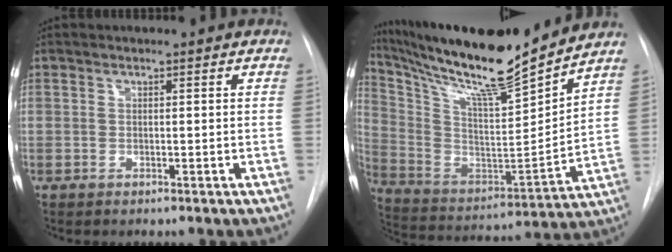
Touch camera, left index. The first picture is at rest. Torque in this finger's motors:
{"motor_torque": [0.32, -0.49, 0.35, 0.12]}